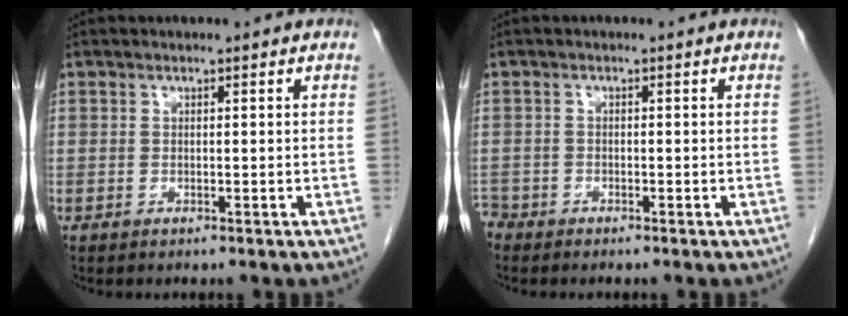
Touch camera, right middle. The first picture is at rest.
{"total": 1.7, "force": [-1.5, 0.6, -0.1], "torque": [-0.001, -0.001, -0.030]}